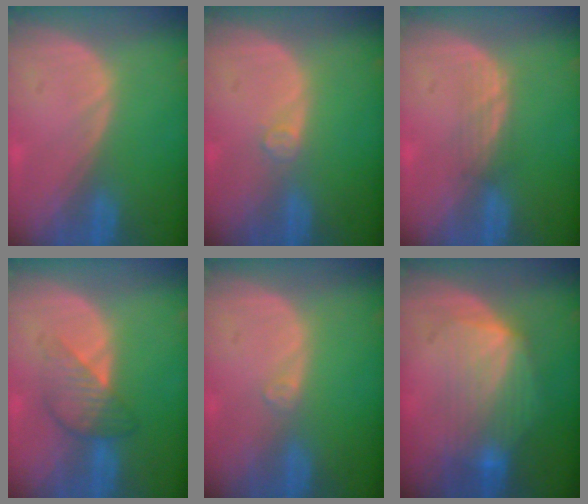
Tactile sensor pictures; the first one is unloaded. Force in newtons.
{"total": 1.5, "press": 1.5, "slide": 0.2}
{"total": 2.1, "press": 2.1, "slide": 0.2}
{"total": 4.6, "press": 4.6, "slide": 0.1}
{"total": 0.9, "press": 0.8, "slide": 0.2}
{"total": 7.3, "press": 7.2, "slide": 1.3}